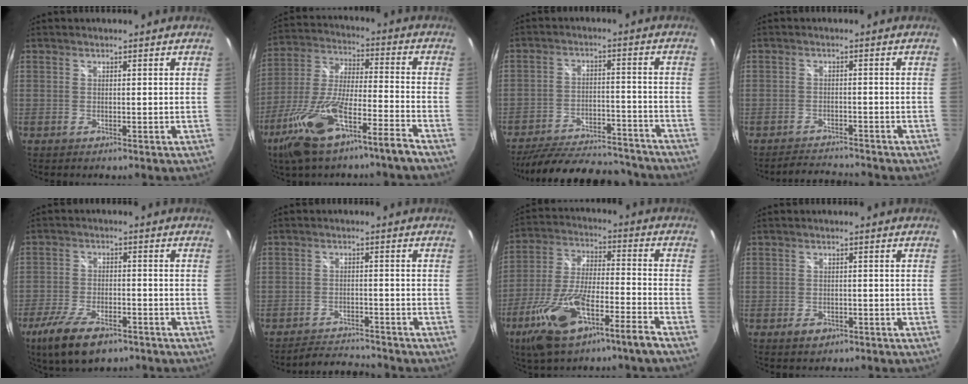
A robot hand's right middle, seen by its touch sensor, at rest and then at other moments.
{"total": 16.9, "force": [-11.1, 2.0, 12.5], "torque": [-0.263, -0.024, -0.204]}
{"total": 23.6, "force": [-20.6, 6.9, 9.3], "torque": [-0.177, 0.005, -0.271]}
{"total": 4.4, "force": [-4.4, 0.3, 0.3], "torque": [-0.023, 0.005, -0.073]}
{"total": 11.4, "force": [-7.6, 4.3, 7.4], "torque": [-0.170, -0.029, -0.134]}
{"total": 5.8, "force": [-5.7, 0.6, 0.6], "torque": [-0.031, 0.010, -0.092]}
{"total": 16.4, "force": [-10.3, 2.6, 12.6], "torque": [-0.262, -0.032, -0.183]}
{"total": 2.5, "force": [-1.4, 1.6, 1.2], "torque": [-0.021, -0.001, -0.020]}